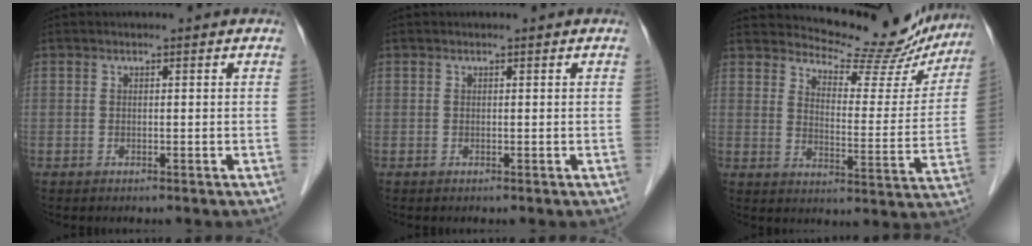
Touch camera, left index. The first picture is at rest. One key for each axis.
{"total": 0.0}
{"total": 16.4, "fx": 15.5, "fy": 4.0, "fz": 3.6, "tx": -0.038, "ty": -0.047, "tz": 0.179}